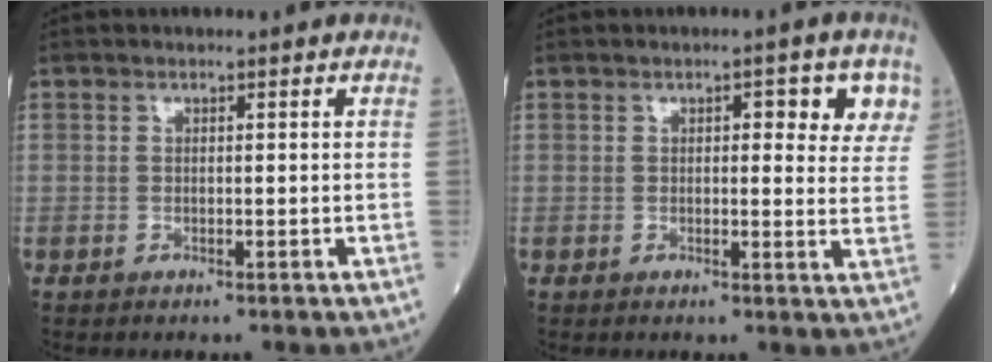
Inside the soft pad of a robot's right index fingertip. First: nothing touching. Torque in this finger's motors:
{"motor_torque": [0.10, 0.09, 0.05, 0.01]}